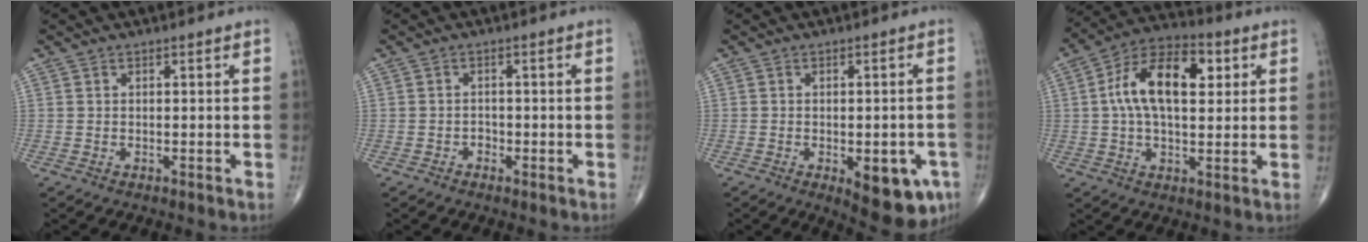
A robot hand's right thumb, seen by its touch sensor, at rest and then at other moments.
{"total": 1.3, "force": [-0.8, 1.0, 0.2], "torque": [0.005, 0.006, -0.017]}
{"total": 11.0, "force": [-4.4, 4.8, 8.9], "torque": [-0.088, 0.008, -0.045]}
{"total": 15.1, "force": [3.2, 8.2, 12.3], "torque": [-0.203, 0.024, 0.048]}